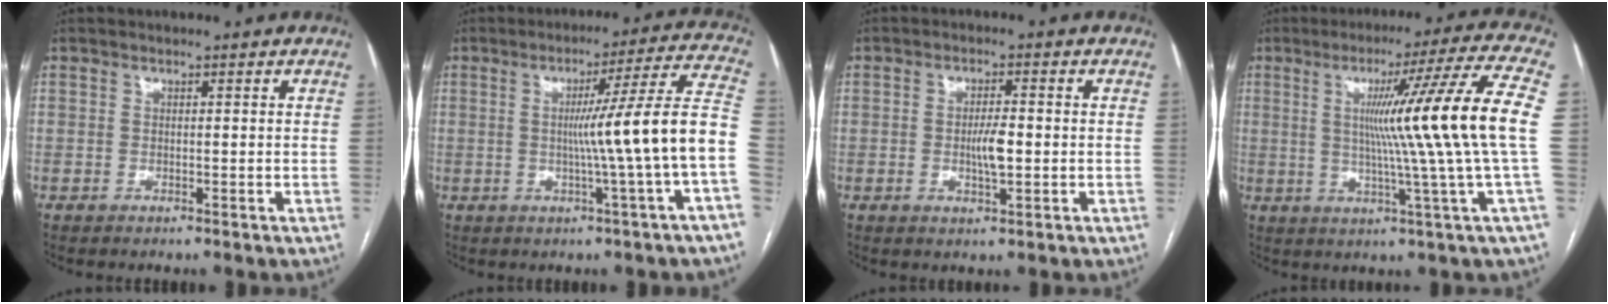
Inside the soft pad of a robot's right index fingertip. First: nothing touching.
{"total": 13.5, "force": [-1.9, -3.0, 13.1], "torque": [-0.173, 0.007, -0.031]}
{"total": 3.8, "force": [-0.5, 0.6, 3.7], "torque": [-0.068, -0.002, -0.006]}
{"total": 16.7, "force": [1.3, -3.9, 16.2], "torque": [-0.228, -0.006, 0.011]}